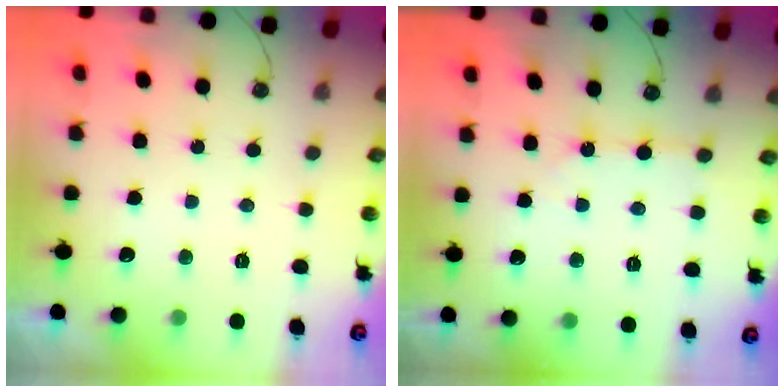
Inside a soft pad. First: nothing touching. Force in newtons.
{"total": 4.9, "press": 4.9, "slide": 0.6}